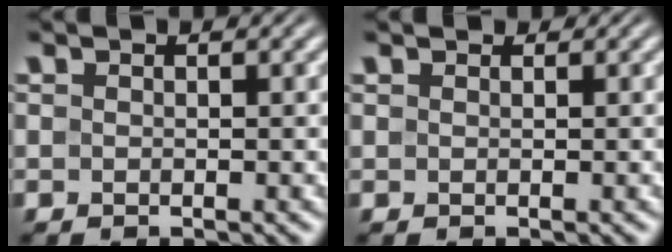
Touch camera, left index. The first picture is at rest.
{"total": 0.9, "force": [0.8, 0.4, 0.2], "torque": [-0.008, -0.003, 0.003]}